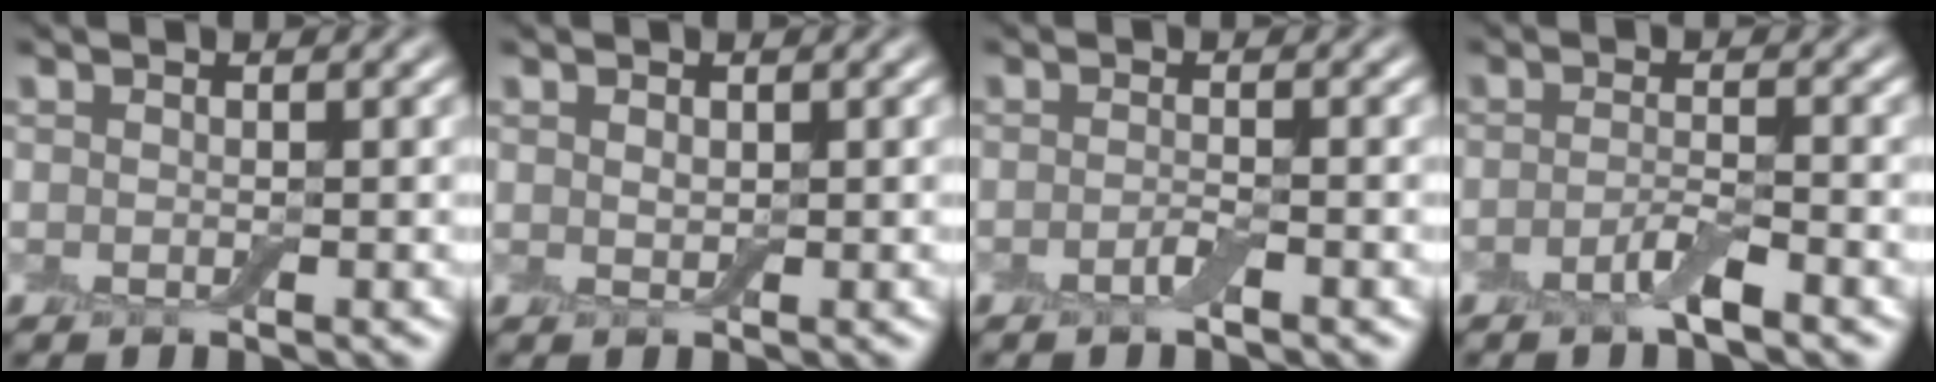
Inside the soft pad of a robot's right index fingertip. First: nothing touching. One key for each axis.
{"total": 0.6, "fx": 0.4, "fy": 0.3, "fz": 0.4, "tx": -0.010, "ty": -0.001, "tz": 0.008}
{"total": 1.1, "fx": -0.7, "fy": 0.2, "fz": 0.9, "tx": -0.019, "ty": 0.000, "tz": -0.014}
{"total": 2.2, "fx": -1.3, "fy": 0.4, "fz": 1.8, "tx": -0.034, "ty": 0.004, "tz": -0.031}